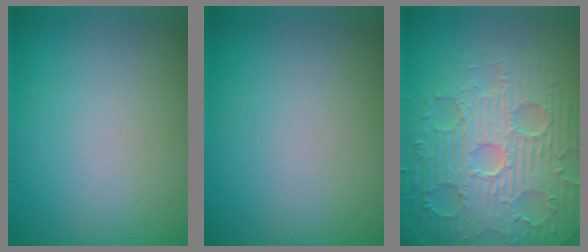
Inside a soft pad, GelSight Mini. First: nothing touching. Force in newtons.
{"total": 0.0}
{"total": 9.6, "press": 6.7, "slide": 6.9}